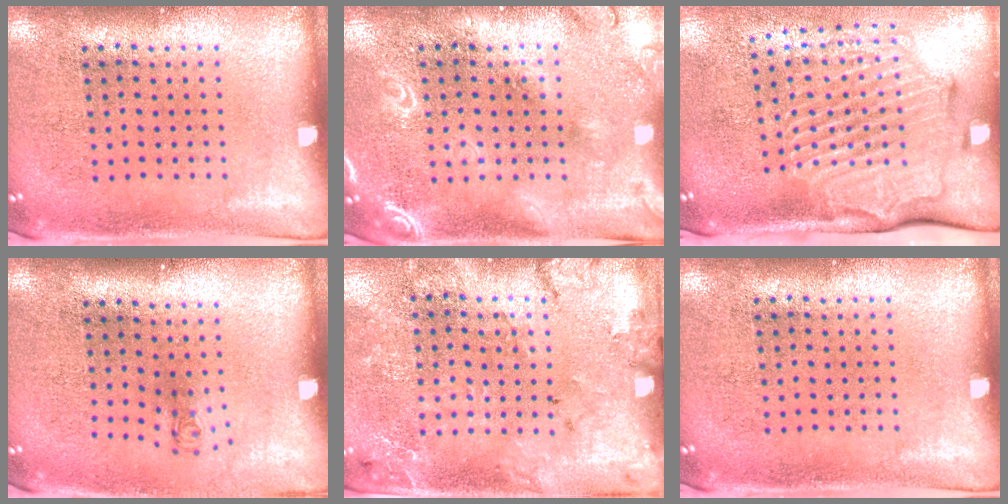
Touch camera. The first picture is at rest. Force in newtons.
{"total": 1.7, "press": 1.7, "slide": 0.2}
{"total": 2.9, "press": 2.2, "slide": 1.9}
{"total": 0.7, "press": 0.3, "slide": 0.6}
{"total": 1.7, "press": 1.6, "slide": 0.5}
{"total": 0.0}